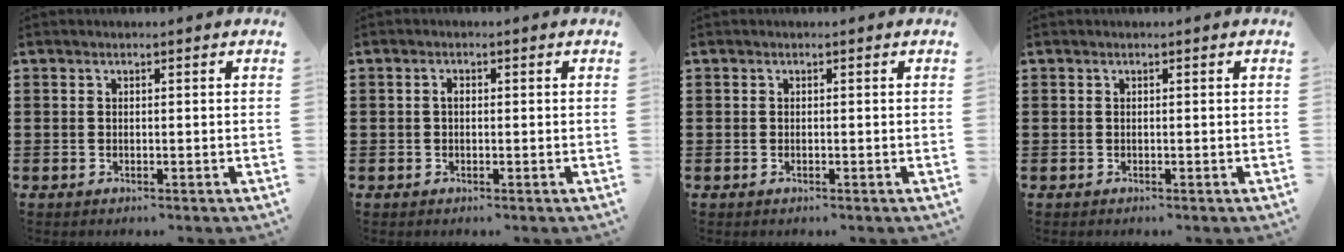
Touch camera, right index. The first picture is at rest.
{"total": 1.1, "force": [0.0, 0.6, 1.0], "torque": [-0.019, 0.002, -0.001]}
{"total": 0.0}
{"total": 0.0}